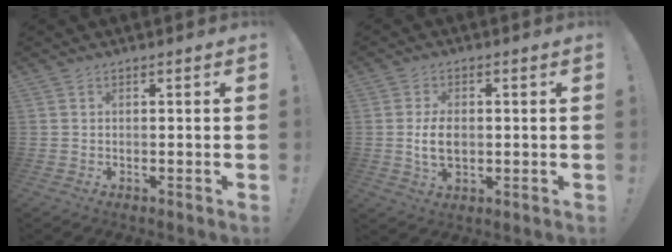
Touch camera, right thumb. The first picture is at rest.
{"total": 6.8, "force": [-0.3, 4.1, 5.4], "torque": [-0.092, -0.002, -0.010]}